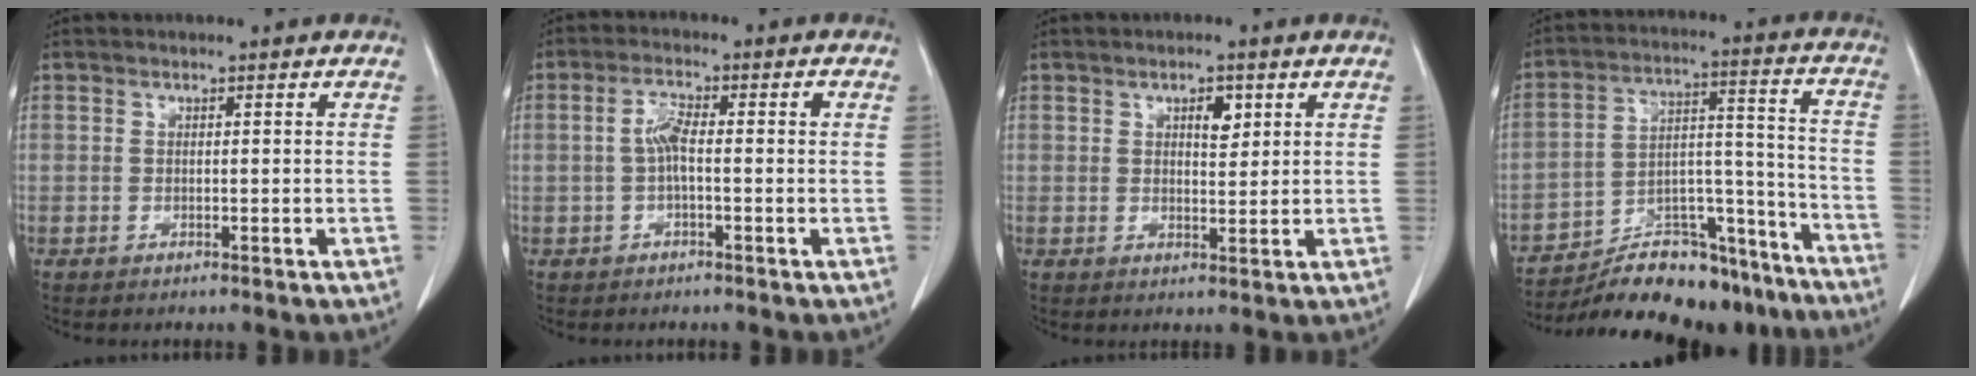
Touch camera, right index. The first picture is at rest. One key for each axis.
{"total": 4.2, "fx": 0.0, "fy": 0.9, "fz": 4.1, "tx": -0.084, "ty": 0.016, "tz": -0.001}
{"total": 3.1, "fx": 1.4, "fy": 1.3, "fz": 2.4, "tx": -0.036, "ty": -0.002, "tz": 0.023}
{"total": 19.5, "fx": -17.6, "fy": 5.8, "fz": 6.0, "tx": -0.091, "ty": 0.045, "tz": -0.269}